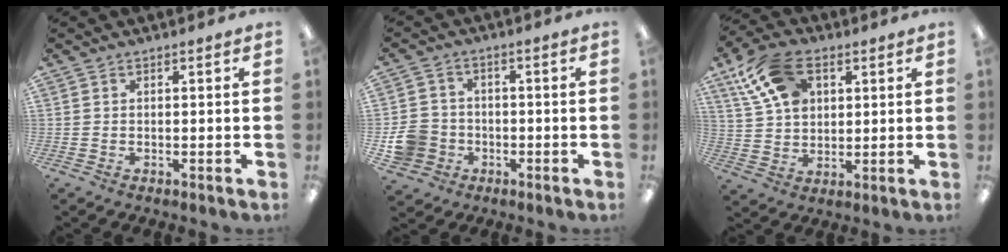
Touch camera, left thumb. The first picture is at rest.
{"total": 8.6, "force": [-2.8, 7.5, 3.0], "torque": [-0.074, 0.025, -0.051]}
{"total": 14.0, "force": [6.5, 9.0, 8.5], "torque": [-0.170, 0.001, 0.124]}